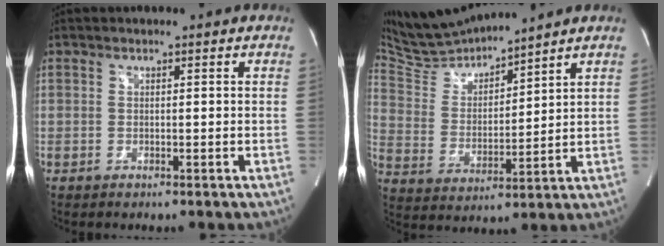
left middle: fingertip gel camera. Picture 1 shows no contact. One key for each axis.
{"total": 10.6, "fx": 10.4, "fy": 0.1, "fz": 2.0, "tx": -0.058, "ty": 0.009, "tz": 0.217}